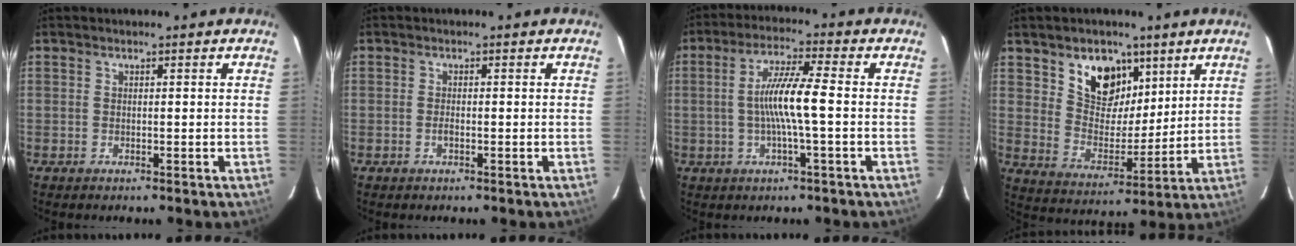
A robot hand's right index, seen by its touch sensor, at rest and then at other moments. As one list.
[{"total": 1.0, "force": [-0.4, 0.5, 0.7], "torque": [-0.015, 0.001, -0.008]}, {"total": 8.3, "force": [-0.9, -0.1, 8.2], "torque": [-0.161, 0.004, -0.018]}, {"total": 11.3, "force": [6.6, 7.5, 5.4], "torque": [-0.095, 0.001, 0.125]}]